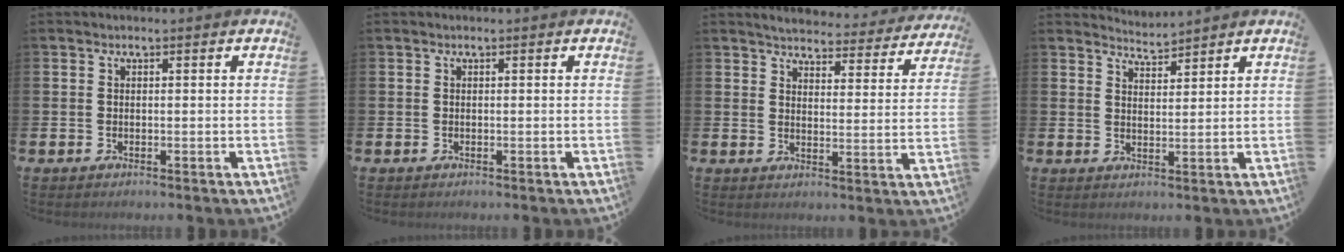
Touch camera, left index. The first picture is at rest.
{"total": 0.0}
{"total": 4.1, "force": [4.1, 0.6, 0.6], "torque": [-0.026, -0.034, 0.066]}
{"total": 3.3, "force": [3.3, -0.1, -0.4], "torque": [0.004, -0.024, 0.059]}